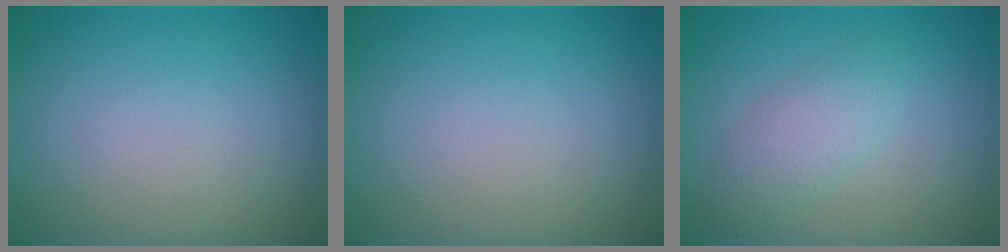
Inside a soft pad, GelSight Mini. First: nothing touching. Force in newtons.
{"total": 0.0}
{"total": 2.8, "press": 2.8, "slide": 0.2}